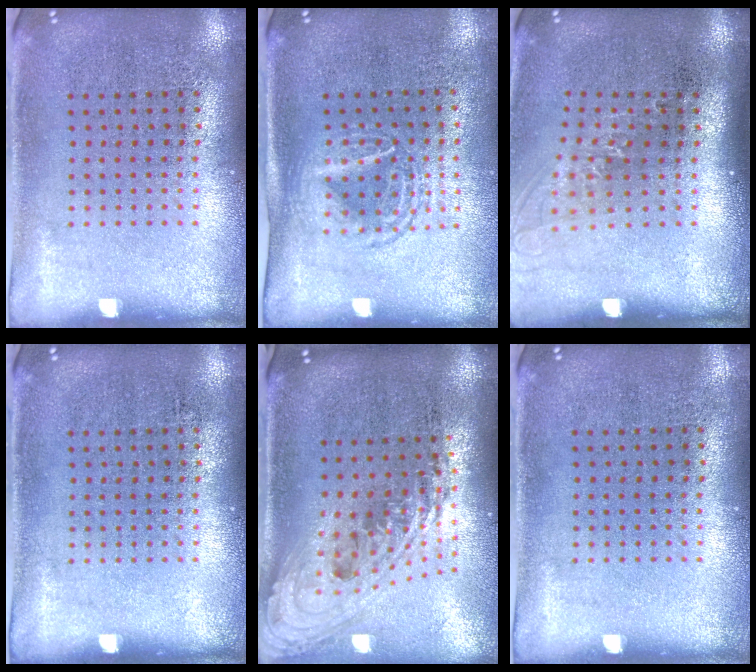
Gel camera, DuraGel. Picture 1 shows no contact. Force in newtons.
{"total": 1.6, "press": 1.3, "slide": 0.8}
{"total": 1.3, "press": 1.0, "slide": 0.8}
{"total": 0.0}
{"total": 2.4, "press": 1.8, "slide": 1.6}
{"total": 0.0}